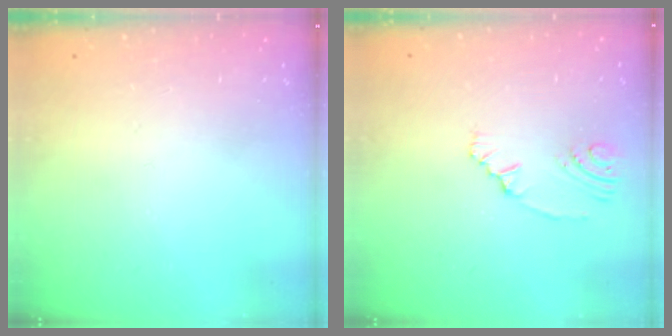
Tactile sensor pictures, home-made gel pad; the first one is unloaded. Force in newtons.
{"total": 3.8, "press": 2.5, "slide": 2.9}